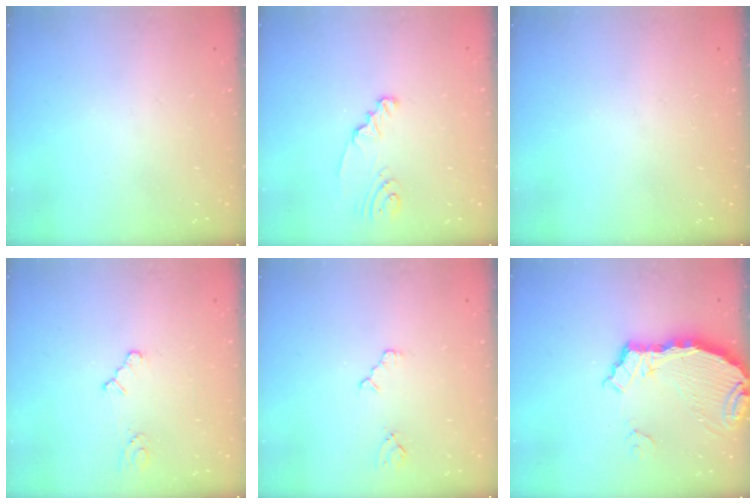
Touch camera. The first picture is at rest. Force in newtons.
{"total": 2.5, "press": 2.5, "slide": 0.3}
{"total": 0.0}
{"total": 2.6, "press": 2.6, "slide": 0.4}
{"total": 3.8, "press": 3.7, "slide": 0.7}
{"total": 7.9, "press": 7.8, "slide": 1.0}